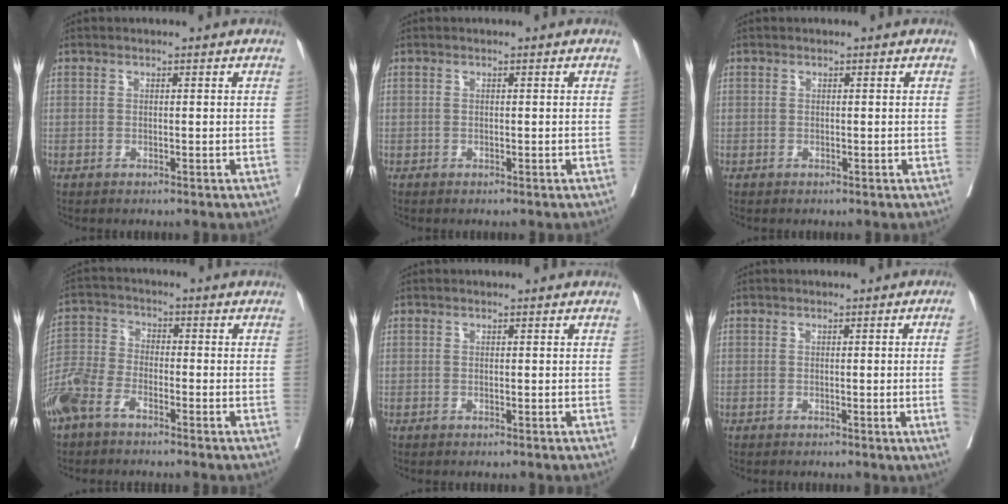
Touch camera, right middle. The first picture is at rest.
{"total": 0.0}
{"total": 0.0}
{"total": 7.2, "force": [-4.9, 3.5, 3.9], "torque": [-0.101, -0.003, -0.105]}
{"total": 0.0}
{"total": 4.4, "force": [-0.5, -1.8, 4.0], "torque": [-0.056, -0.012, -0.003]}